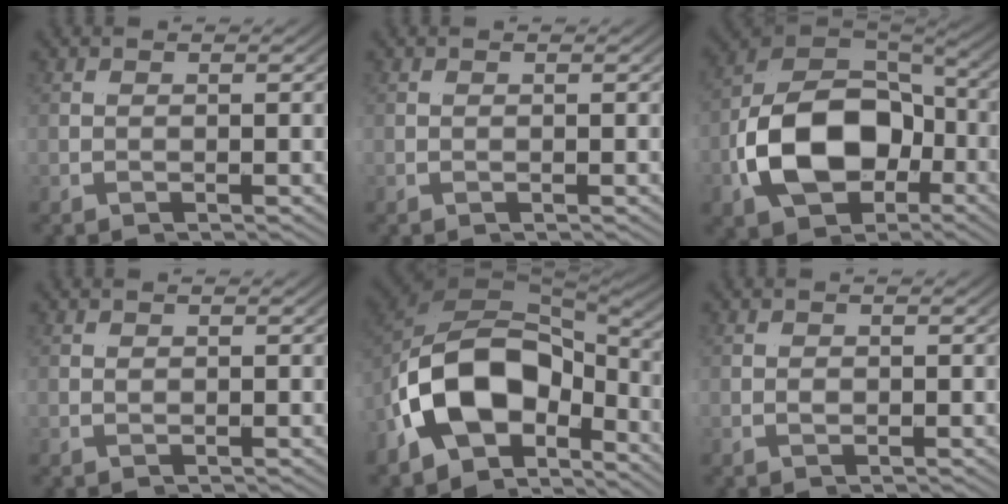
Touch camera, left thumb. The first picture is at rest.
{"total": 0.0}
{"total": 13.2, "force": [-3.7, 7.9, 9.9], "torque": [-0.232, -0.023, -0.048]}
{"total": 0.5, "force": [0.2, 0.3, 0.3], "torque": [-0.003, -0.001, 0.006]}
{"total": 15.6, "force": [-2.0, 8.8, 12.7], "torque": [-0.259, -0.031, -0.022]}
{"total": 0.9, "force": [0.0, 0.8, 0.5], "torque": [-0.011, -0.004, 0.003]}